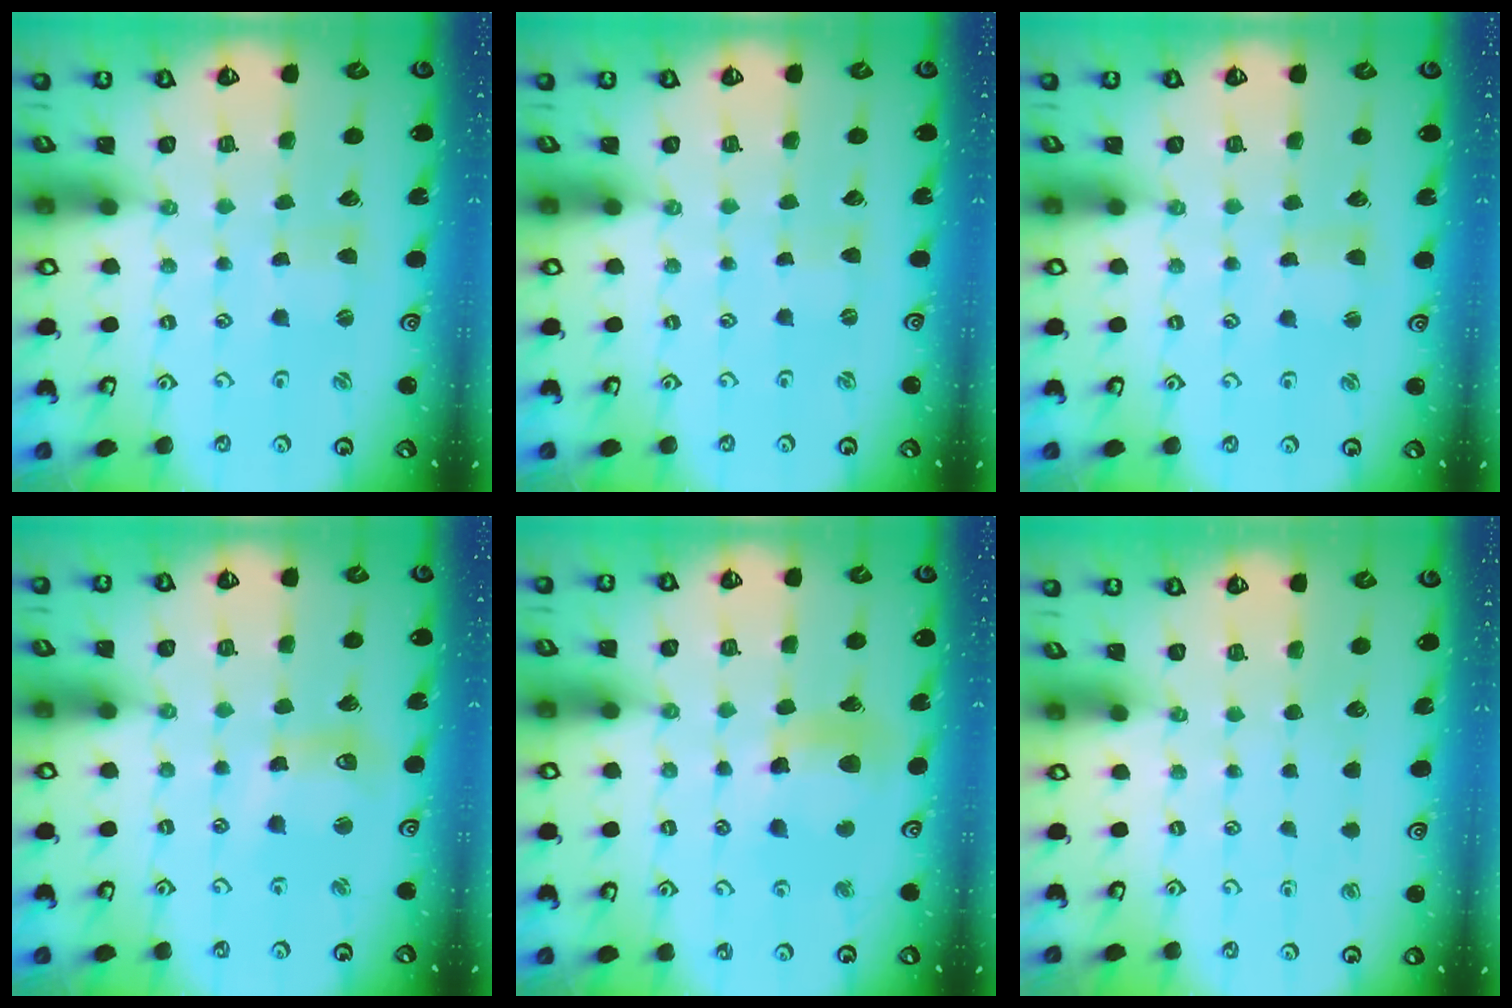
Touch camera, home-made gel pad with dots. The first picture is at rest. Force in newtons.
{"total": 0.0}
{"total": 1.7, "press": 1.7, "slide": 0.3}
{"total": 9.3, "press": 9.2, "slide": 1.7}
{"total": 12.1, "press": 12.0, "slide": 1.4}
{"total": 0.0}